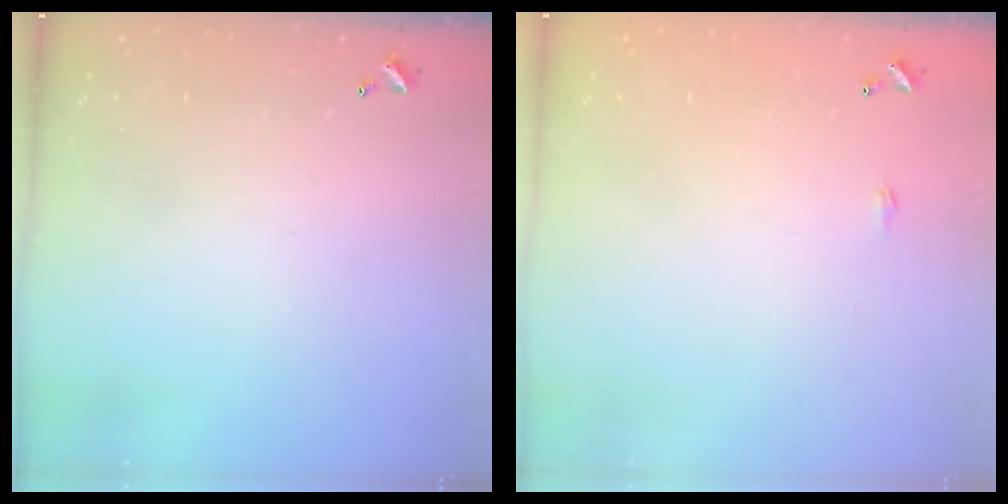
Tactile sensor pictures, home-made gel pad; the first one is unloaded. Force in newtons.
{"total": 0.6, "press": 0.6, "slide": 0.2}